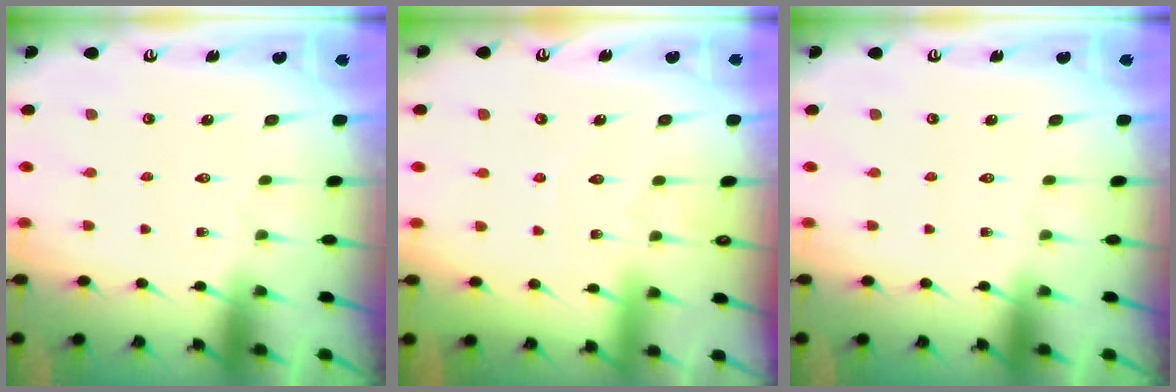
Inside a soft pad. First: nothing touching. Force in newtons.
{"total": 4.1, "press": 4.1, "slide": 0.4}
{"total": 0.0}